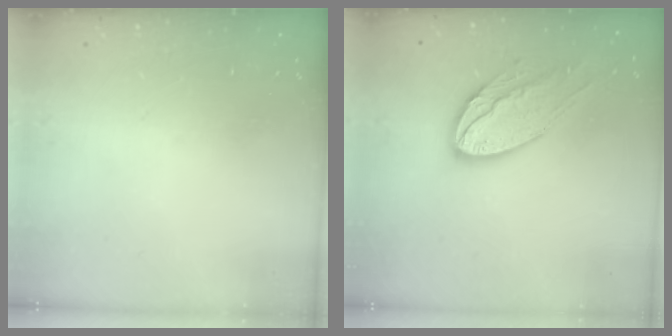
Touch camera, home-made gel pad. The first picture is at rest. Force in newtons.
{"total": 15.1, "press": 15.1, "slide": 1.4}